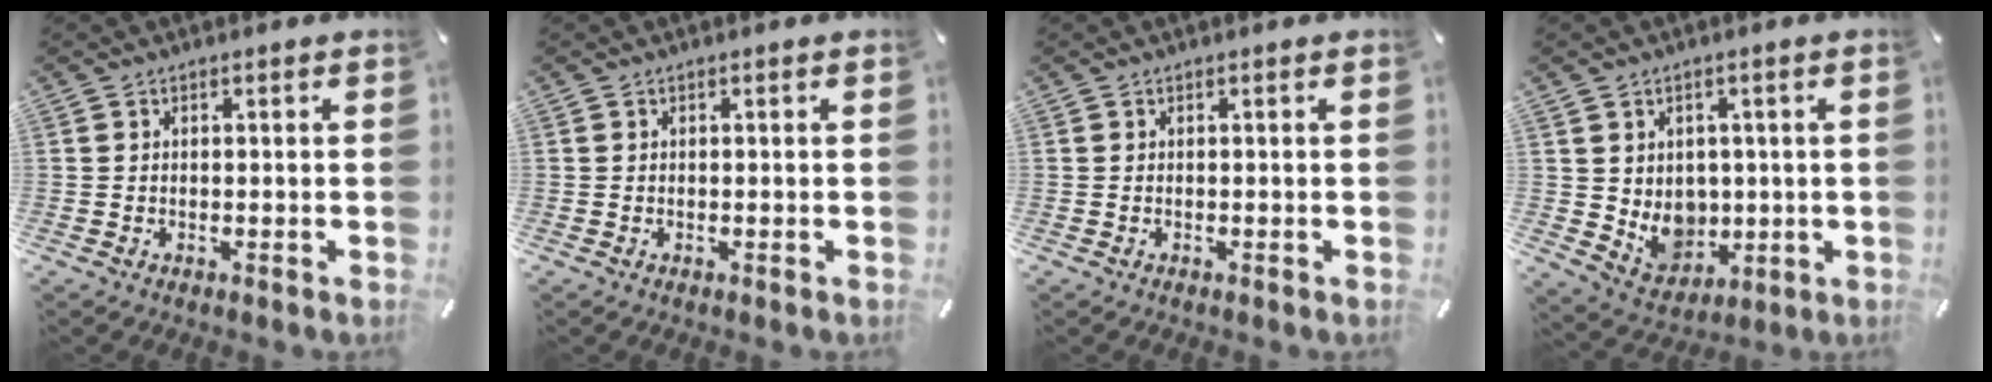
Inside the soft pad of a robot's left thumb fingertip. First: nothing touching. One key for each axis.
{"total": 0.0}
{"total": 0.0}
{"total": 7.1, "fx": 1.5, "fy": 6.7, "fz": 1.7, "tx": -0.035, "ty": -0.021, "tz": 0.037}